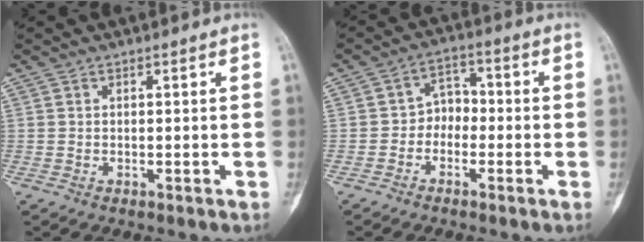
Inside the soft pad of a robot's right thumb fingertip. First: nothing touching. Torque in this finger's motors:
{"motor_torque": [-0.63, -0.08, -0.01, 0.07, -0.02]}